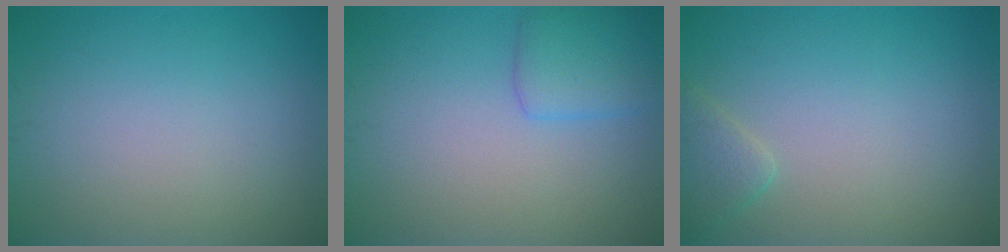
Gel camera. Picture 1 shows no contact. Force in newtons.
{"total": 2.7, "press": 2.7, "slide": 0.0}
{"total": 1.9, "press": 1.9, "slide": 0.1}